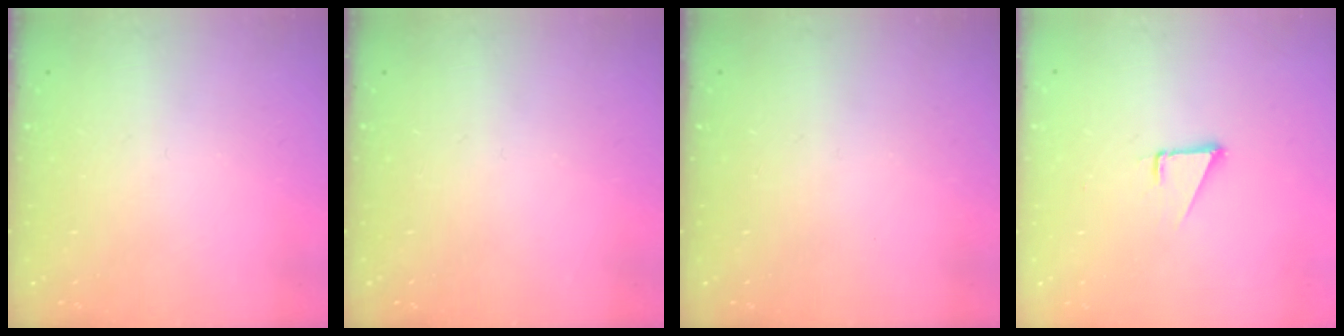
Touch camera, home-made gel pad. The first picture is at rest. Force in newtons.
{"total": 0.0}
{"total": 0.0}
{"total": 1.9, "press": 1.9, "slide": 0.1}